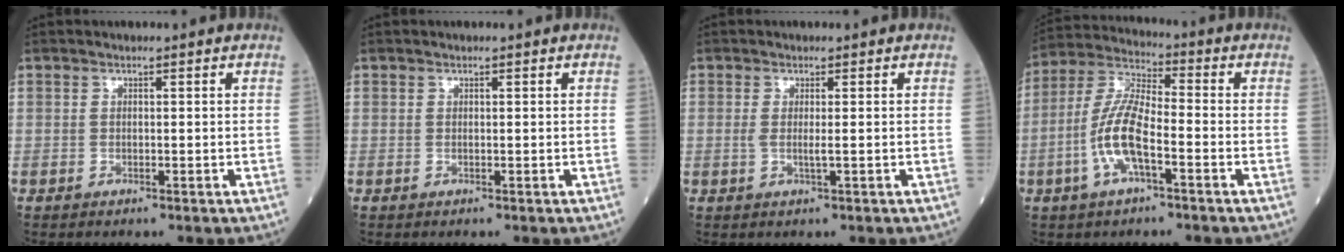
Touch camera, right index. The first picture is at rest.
{"total": 0.0}
{"total": 1.7, "force": [0.0, 0.1, 1.7], "torque": [-0.037, -0.002, 0.000]}
{"total": 10.3, "force": [-3.2, 2.7, 9.4], "torque": [-0.205, 0.007, -0.065]}